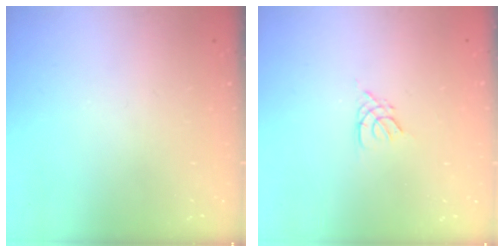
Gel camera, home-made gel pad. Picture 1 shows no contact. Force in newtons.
{"total": 2.7, "press": 2.7, "slide": 0.5}